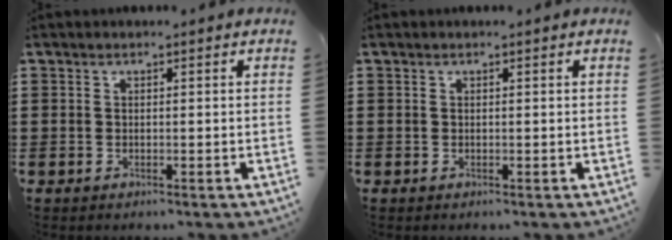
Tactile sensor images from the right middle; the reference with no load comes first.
{"total": 0.0}